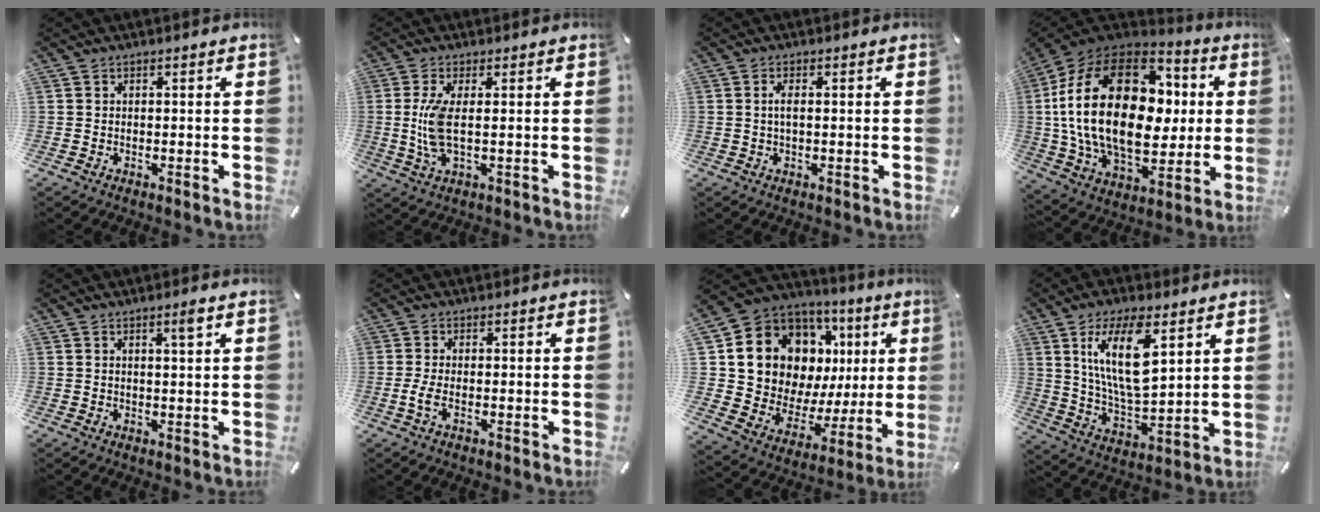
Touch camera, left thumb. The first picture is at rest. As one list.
[{"total": 7.5, "force": [0.4, 1.9, 7.3], "torque": [-0.168, -0.020, 0.001]}, {"total": 2.2, "force": [0.1, 0.8, 2.1], "torque": [-0.041, 0.001, 0.001]}, {"total": 31.3, "force": [2.9, 20.2, 23.7], "torque": [-0.468, 0.000, 0.052]}, {"total": 2.5, "force": [1.5, 0.1, 2.1], "torque": [-0.035, -0.001, 0.021]}, {"total": 2.8, "force": [-0.7, 1.0, 2.6], "torque": [-0.058, -0.002, -0.016]}, {"total": 14.8, "force": [7.1, 11.2, 6.6], "torque": [-0.115, -0.063, 0.141]}, {"total": 16.2, "force": [7.1, 6.8, 12.9], "torque": [-0.262, -0.018, 0.118]}]